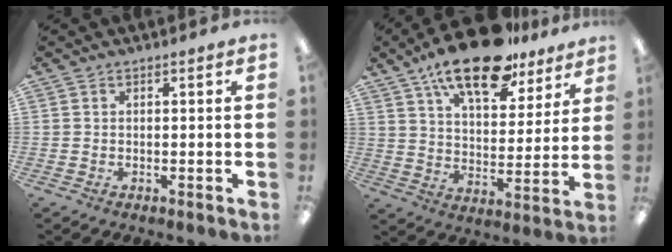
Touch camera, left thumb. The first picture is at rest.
{"total": 18.6, "force": [13.3, 7.6, 10.7], "torque": [-0.179, -0.067, 0.226]}